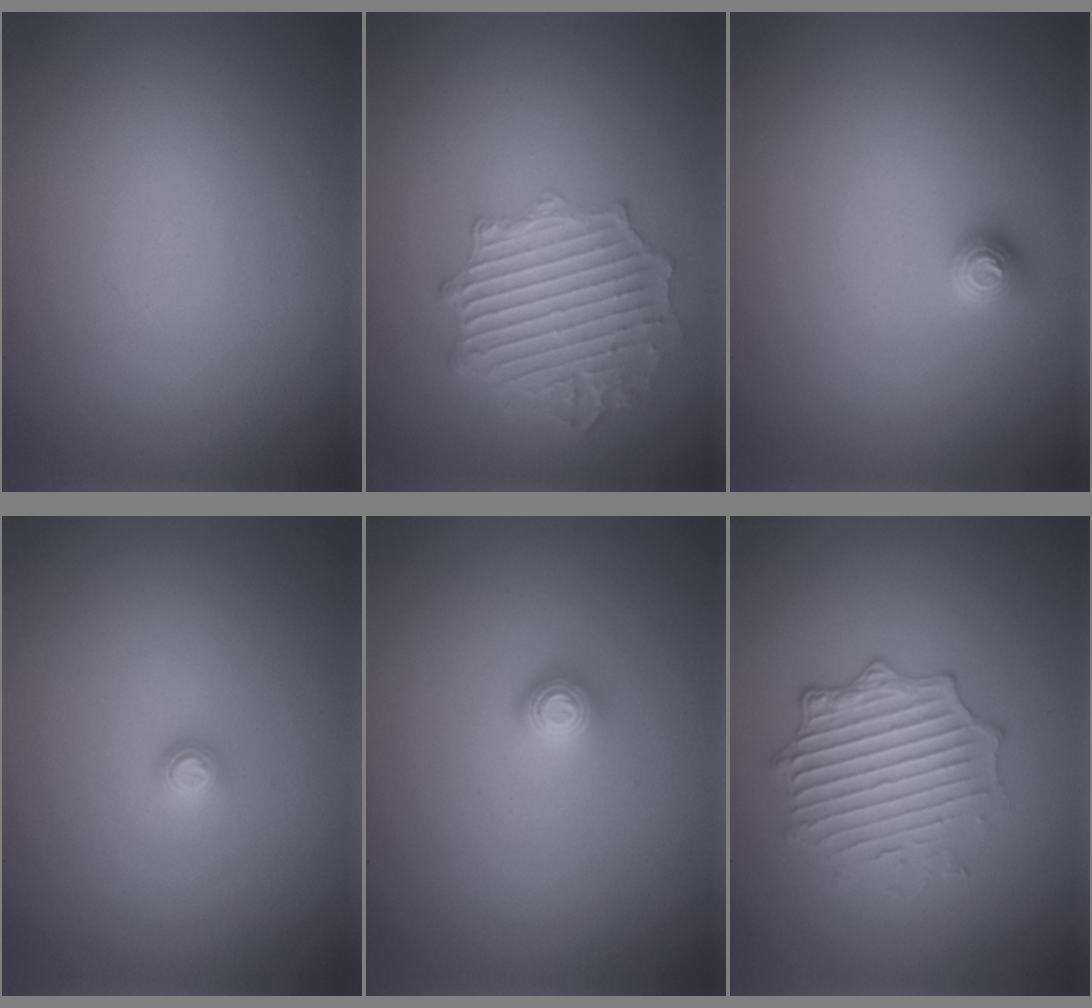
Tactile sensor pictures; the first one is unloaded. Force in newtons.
{"total": 6.4, "press": 4.9, "slide": 4.0}
{"total": 1.0, "press": 1.0, "slide": 0.3}
{"total": 1.1, "press": 1.1, "slide": 0.1}
{"total": 1.2, "press": 1.1, "slide": 0.2}
{"total": 3.9, "press": 3.5, "slide": 1.6}